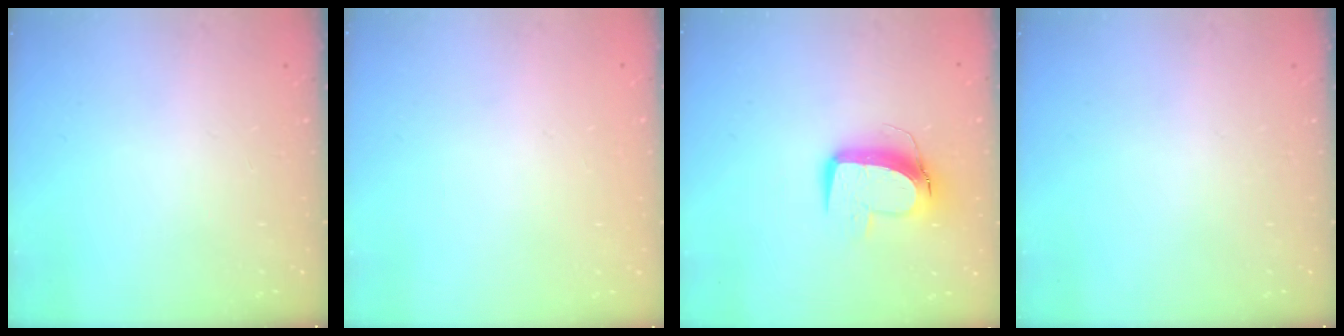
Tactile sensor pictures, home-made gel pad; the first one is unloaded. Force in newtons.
{"total": 0.0}
{"total": 11.2, "press": 11.1, "slide": 1.2}
{"total": 0.0}